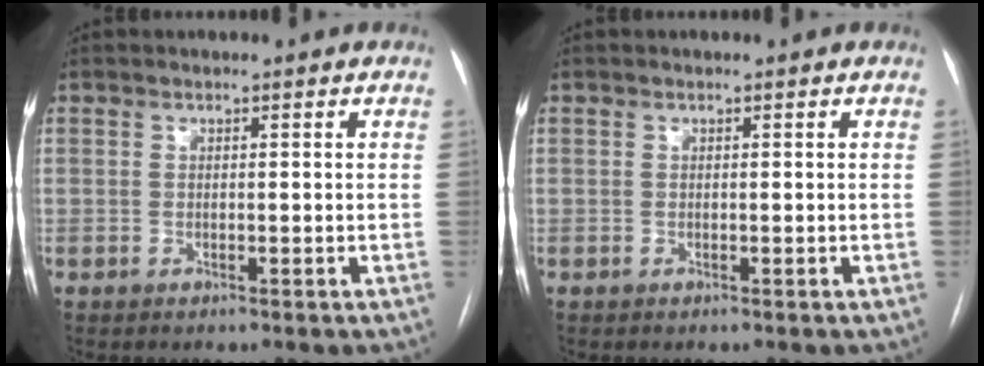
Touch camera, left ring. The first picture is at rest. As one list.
[{"total": 0.0}]